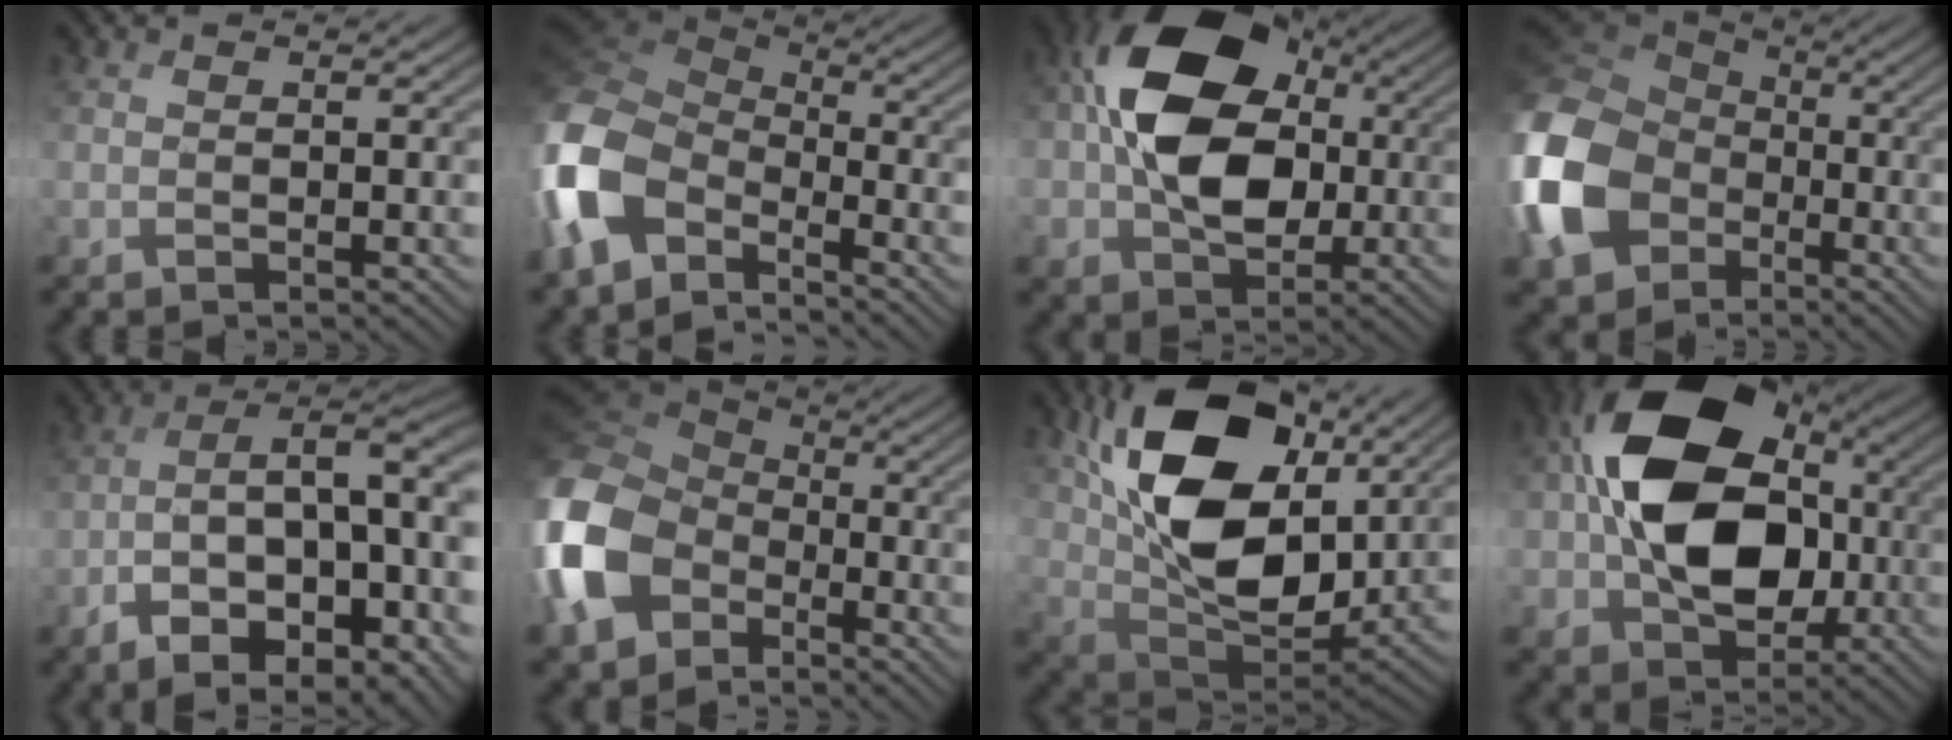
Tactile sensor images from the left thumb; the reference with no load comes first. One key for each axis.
{"total": 12.4, "fx": -6.1, "fy": 7.3, "fz": 8.0, "tx": -0.216, "ty": -0.020, "tz": -0.132}
{"total": 14.6, "fx": 1.1, "fy": 10.5, "fz": 10.0, "tx": -0.174, "ty": 0.016, "tz": 0.010}
{"total": 17.3, "fx": -4.5, "fy": 13.3, "fz": 10.0, "tx": -0.305, "ty": -0.032, "tz": -0.098}
{"total": 17.2, "fx": -4.4, "fy": 7.6, "fz": 14.8, "tx": -0.240, "ty": -0.018, "tz": -0.054}
{"total": 15.8, "fx": -5.1, "fy": 11.6, "fz": 9.4, "tx": -0.289, "ty": -0.039, "tz": -0.106}
{"total": 17.1, "fx": 6.6, "fy": 10.4, "fz": 11.9, "tx": -0.245, "ty": 0.003, "tz": 0.122}
{"total": 16.5, "fx": 0.6, "fy": 12.2, "fz": 11.2, "tx": -0.184, "ty": 0.003, "tz": 0.012}